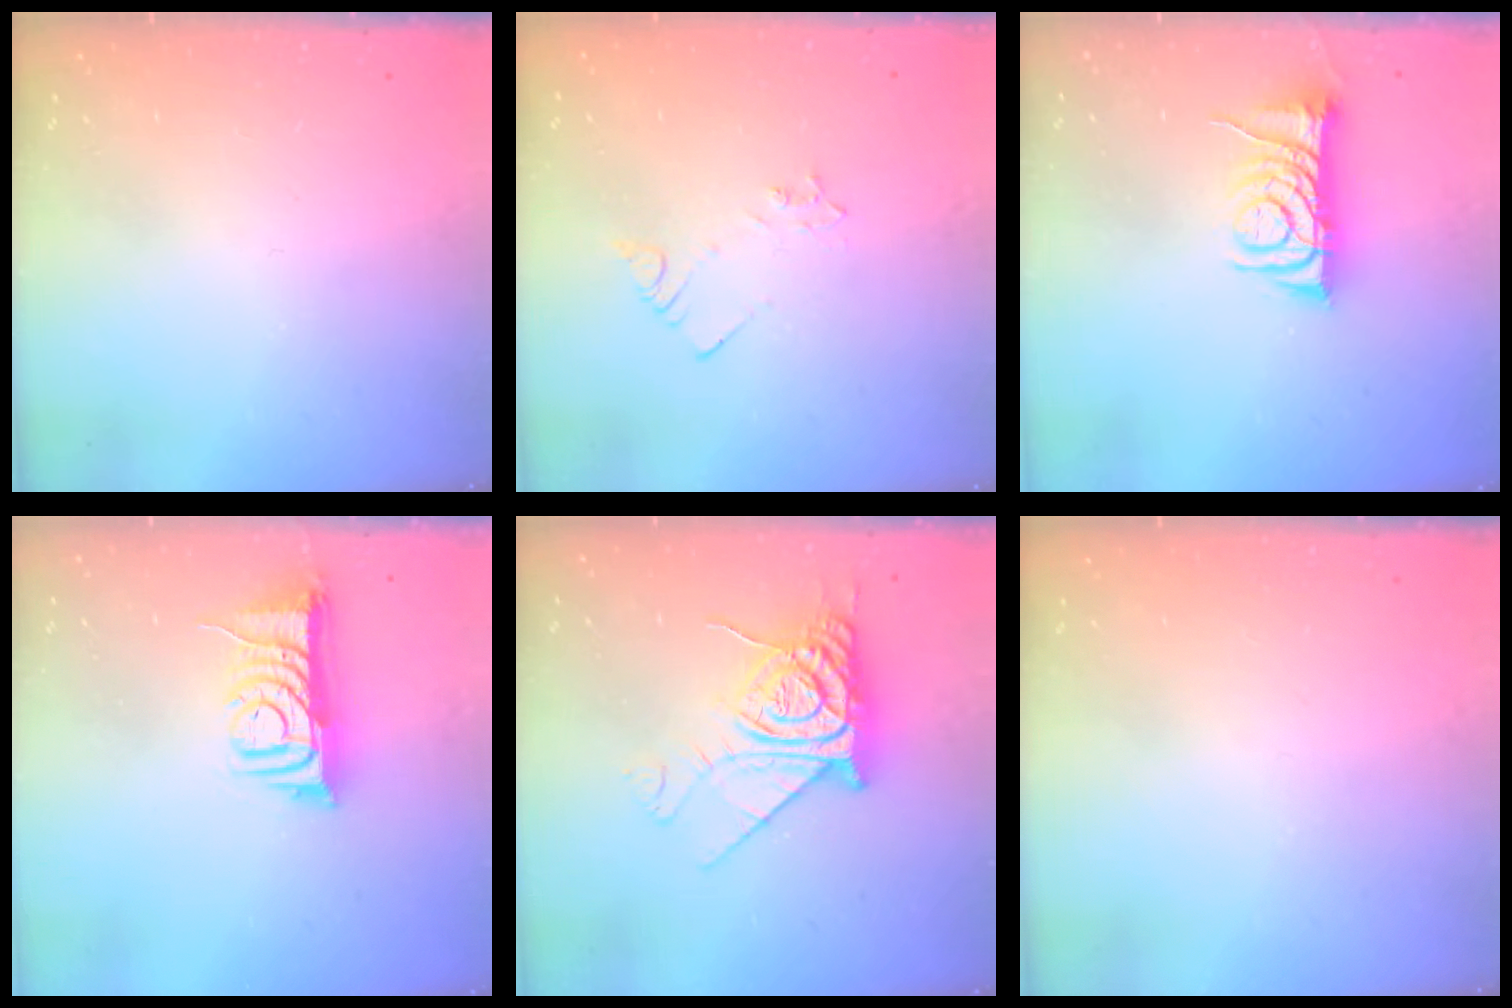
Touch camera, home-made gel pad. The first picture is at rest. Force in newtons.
{"total": 2.5, "press": 2.5, "slide": 0.3}
{"total": 8.3, "press": 8.3, "slide": 0.4}
{"total": 8.5, "press": 8.4, "slide": 0.4}
{"total": 14.4, "press": 14.4, "slide": 1.3}
{"total": 0.0}